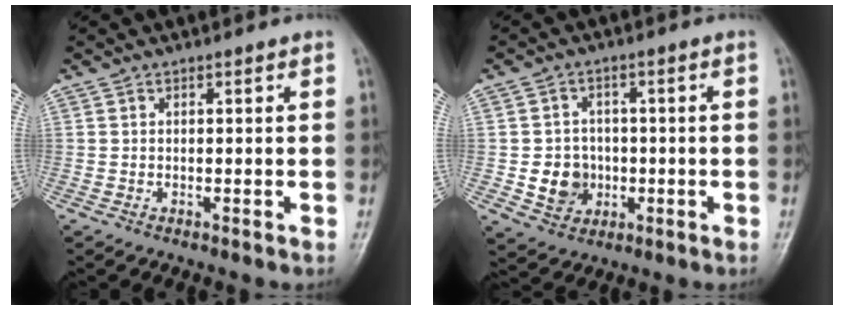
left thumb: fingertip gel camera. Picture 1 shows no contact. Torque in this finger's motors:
{"motor_torque": [0.34, -0.04, 0.61, 0.31, 0.00]}